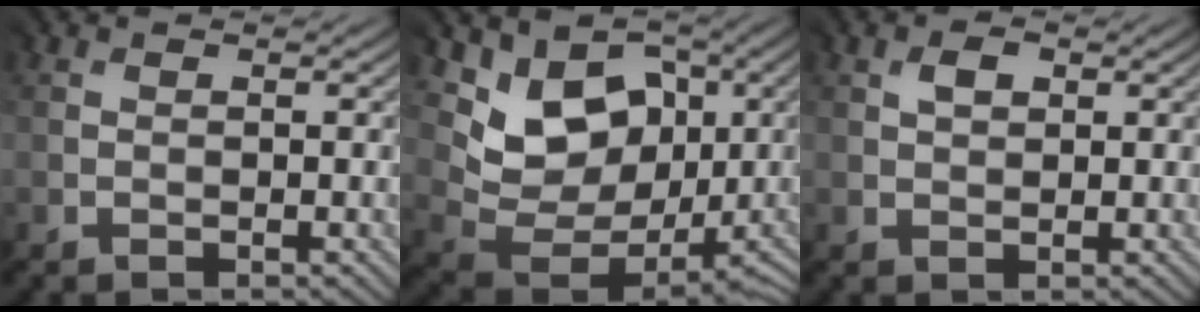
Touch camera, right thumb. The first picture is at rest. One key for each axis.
{"total": 9.4, "fx": 4.1, "fy": 7.2, "fz": 4.4, "tx": -0.080, "ty": -0.012, "tz": 0.072}
{"total": 1.8, "fx": 1.3, "fy": 1.2, "fz": 0.5, "tx": -0.011, "ty": 0.002, "tz": 0.025}